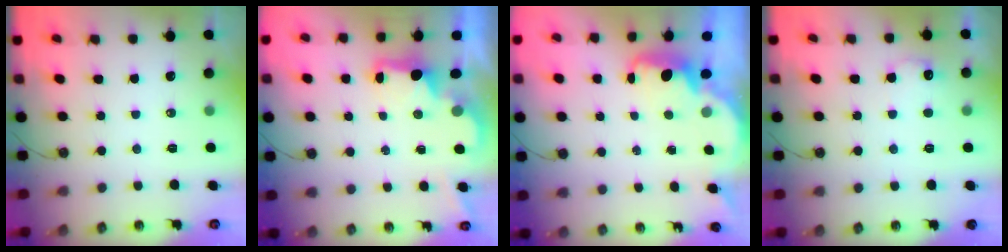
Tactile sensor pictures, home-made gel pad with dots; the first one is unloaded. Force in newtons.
{"total": 2.1, "press": 2.0, "slide": 0.8}
{"total": 2.2, "press": 2.1, "slide": 0.6}
{"total": 7.5, "press": 7.5, "slide": 0.5}